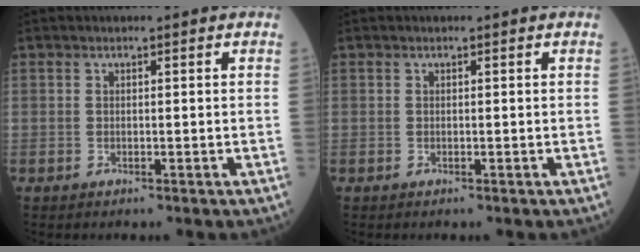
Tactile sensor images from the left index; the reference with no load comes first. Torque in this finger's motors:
{"motor_torque": [0.00, 0.00, 0.01, 0.00]}